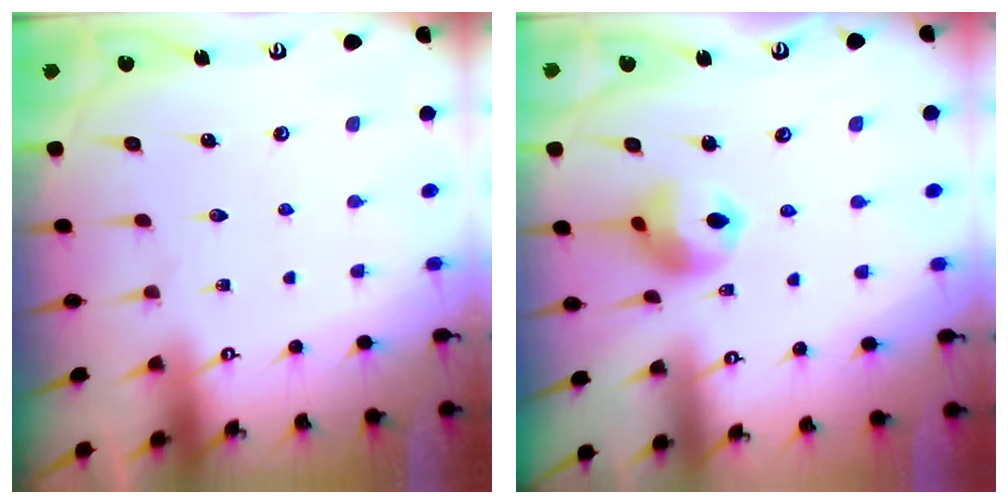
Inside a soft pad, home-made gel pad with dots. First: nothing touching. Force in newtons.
{"total": 9.9, "press": 9.8, "slide": 1.2}